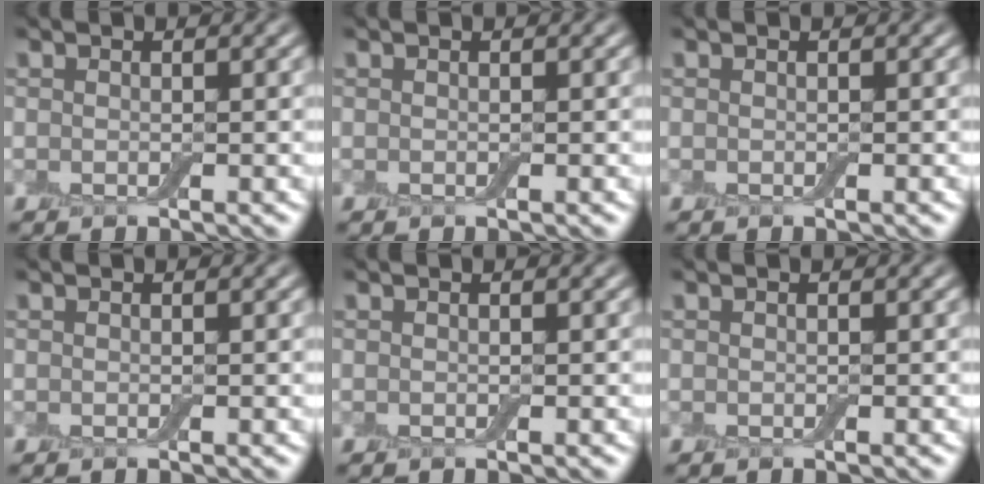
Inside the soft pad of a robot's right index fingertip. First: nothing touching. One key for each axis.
{"total": 0.0}
{"total": 0.0}
{"total": 0.0}
{"total": 0.0}
{"total": 0.0}